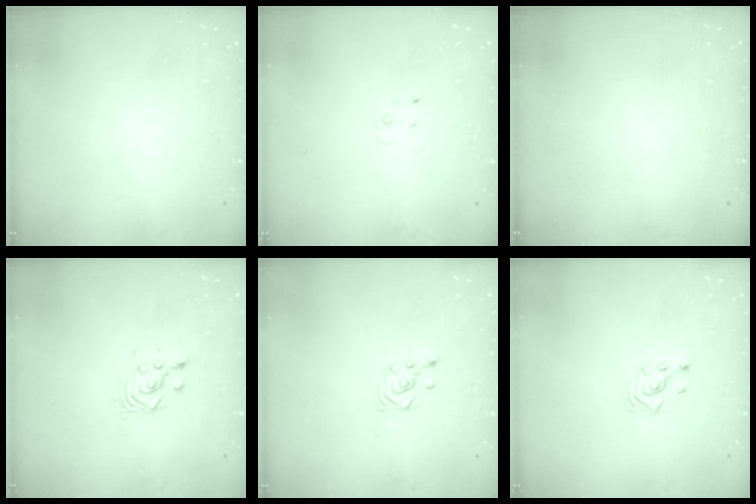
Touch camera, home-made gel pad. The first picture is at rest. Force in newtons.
{"total": 2.5, "press": 2.5, "slide": 0.2}
{"total": 0.0}
{"total": 2.8, "press": 2.8, "slide": 0.2}
{"total": 3.6, "press": 3.6, "slide": 0.3}
{"total": 3.0, "press": 3.0, "slide": 0.1}